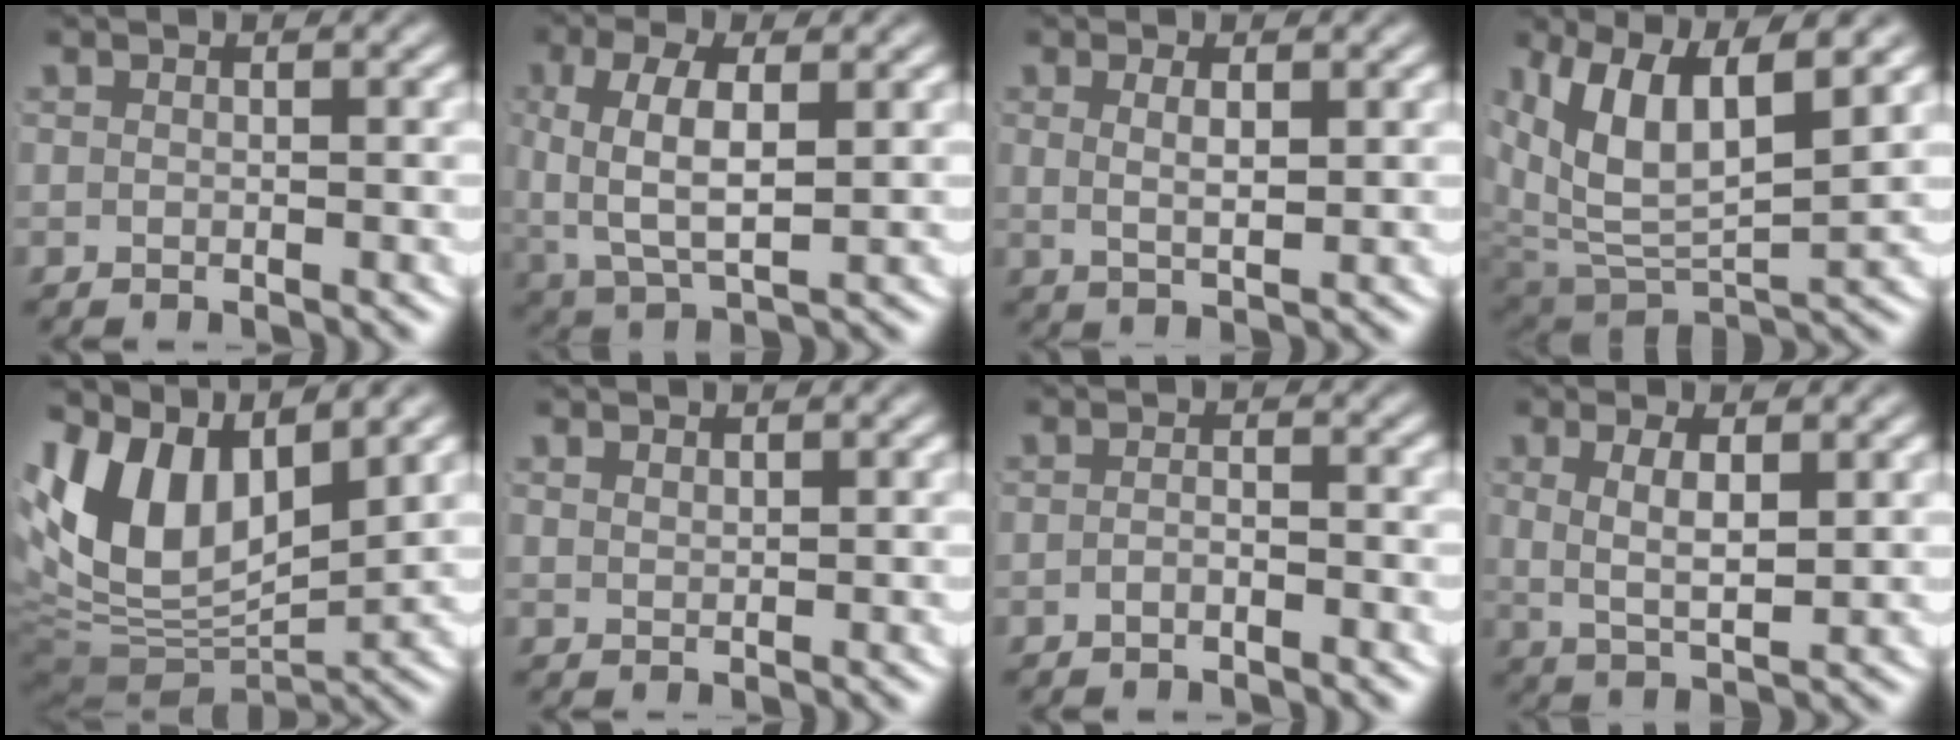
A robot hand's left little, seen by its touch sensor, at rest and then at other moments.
{"total": 5.5, "force": [0.2, 2.9, 4.6], "torque": [-0.104, -0.014, 0.016]}
{"total": 2.5, "force": [0.6, 0.8, 2.3], "torque": [-0.038, -0.009, 0.019]}
{"total": 8.6, "force": [2.1, 5.2, 6.4], "torque": [-0.146, -0.016, 0.046]}
{"total": 14.5, "force": [1.4, 10.4, 10.0], "torque": [-0.204, -0.025, 0.033]}
{"total": 0.7, "force": [0.7, -0.1, 0.1], "torque": [0.001, -0.006, 0.022]}
{"total": 1.3, "force": [-1.2, 0.2, 0.4], "torque": [-0.004, -0.001, -0.024]}
{"total": 4.0, "force": [0.7, 1.6, 3.6], "torque": [-0.064, -0.012, 0.020]}